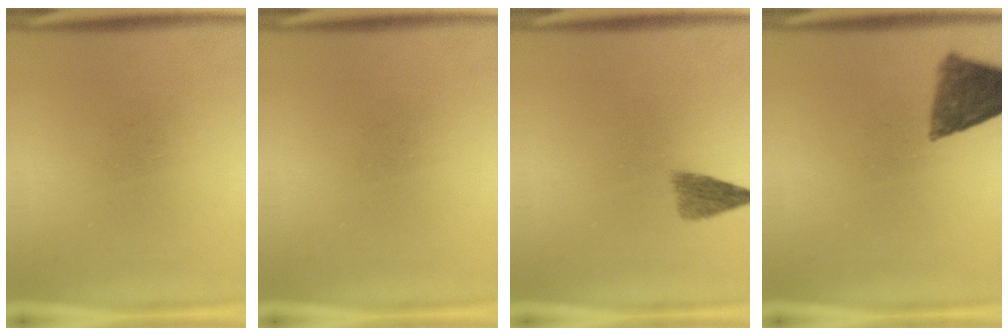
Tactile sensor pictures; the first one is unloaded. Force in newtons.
{"total": 0.0}
{"total": 2.9}
{"total": 9.2}